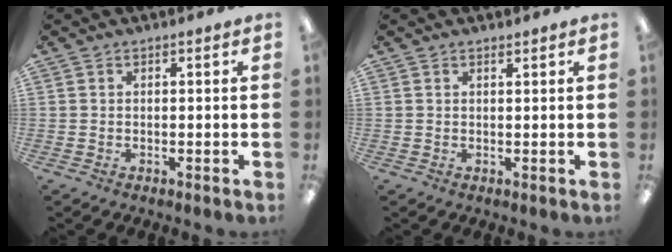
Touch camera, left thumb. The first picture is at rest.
{"total": 0.9, "force": [0.9, 0.3, 0.1], "torque": [0.006, -0.004, 0.015]}